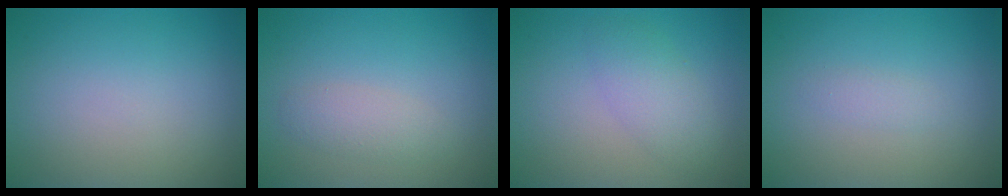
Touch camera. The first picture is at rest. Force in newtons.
{"total": 1.7, "press": 1.7, "slide": 0.1}
{"total": 2.9, "press": 2.9, "slide": 0.2}
{"total": 0.9, "press": 0.9, "slide": 0.0}